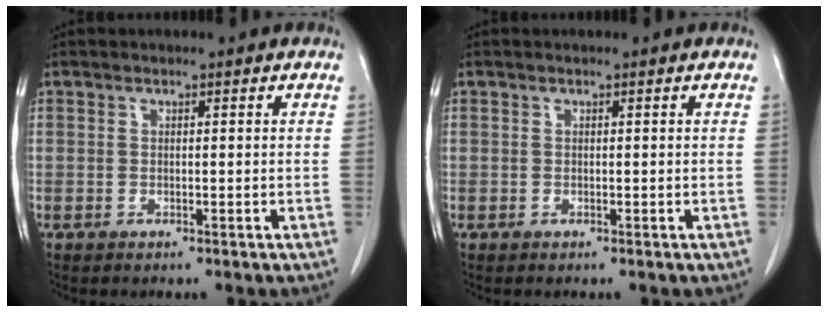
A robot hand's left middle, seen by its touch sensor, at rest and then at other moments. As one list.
[{"total": 0.0}]